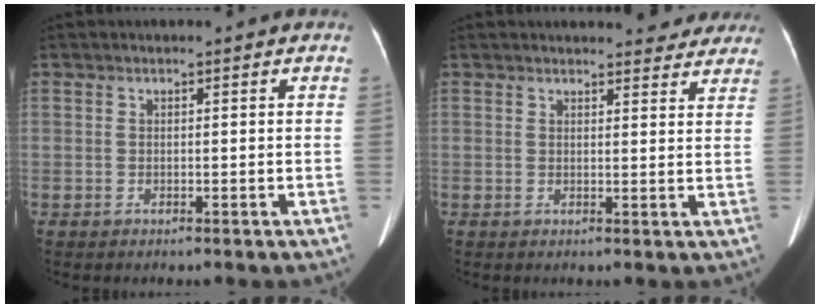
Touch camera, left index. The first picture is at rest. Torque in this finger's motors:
{"motor_torque": [0.97, -1.17, 0.09, 0.05]}